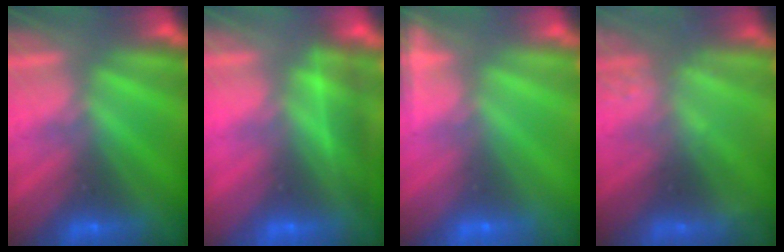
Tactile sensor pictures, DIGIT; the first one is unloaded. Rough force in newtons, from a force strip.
{"total": 2.2}
{"total": 7.3}
{"total": 2.2}